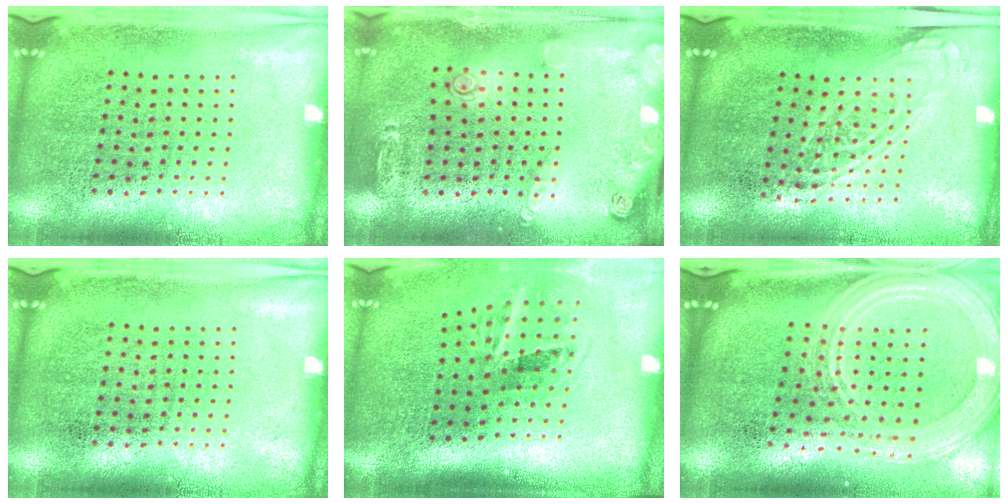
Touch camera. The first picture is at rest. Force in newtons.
{"total": 1.4, "press": 1.4, "slide": 0.4}
{"total": 1.4, "press": 1.2, "slide": 0.8}
{"total": 0.0}
{"total": 2.0, "press": 1.2, "slide": 1.6}
{"total": 2.9, "press": 2.3, "slide": 1.7}